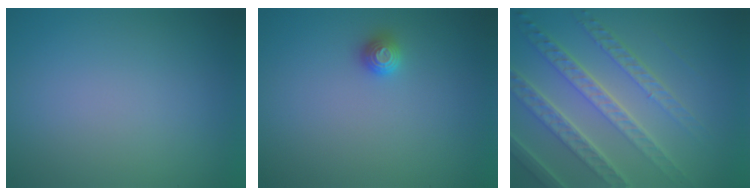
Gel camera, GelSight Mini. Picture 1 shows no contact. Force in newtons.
{"total": 1.0, "press": 1.0, "slide": 0.3}
{"total": 7.8, "press": 5.4, "slide": 5.6}